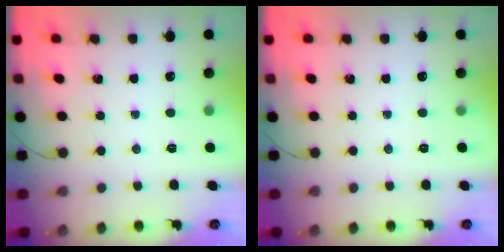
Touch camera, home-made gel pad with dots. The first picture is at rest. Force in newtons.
{"total": 0.0}